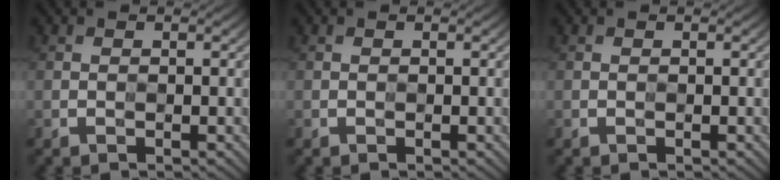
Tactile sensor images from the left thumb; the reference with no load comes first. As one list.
[{"total": 0.0}, {"total": 0.0}]